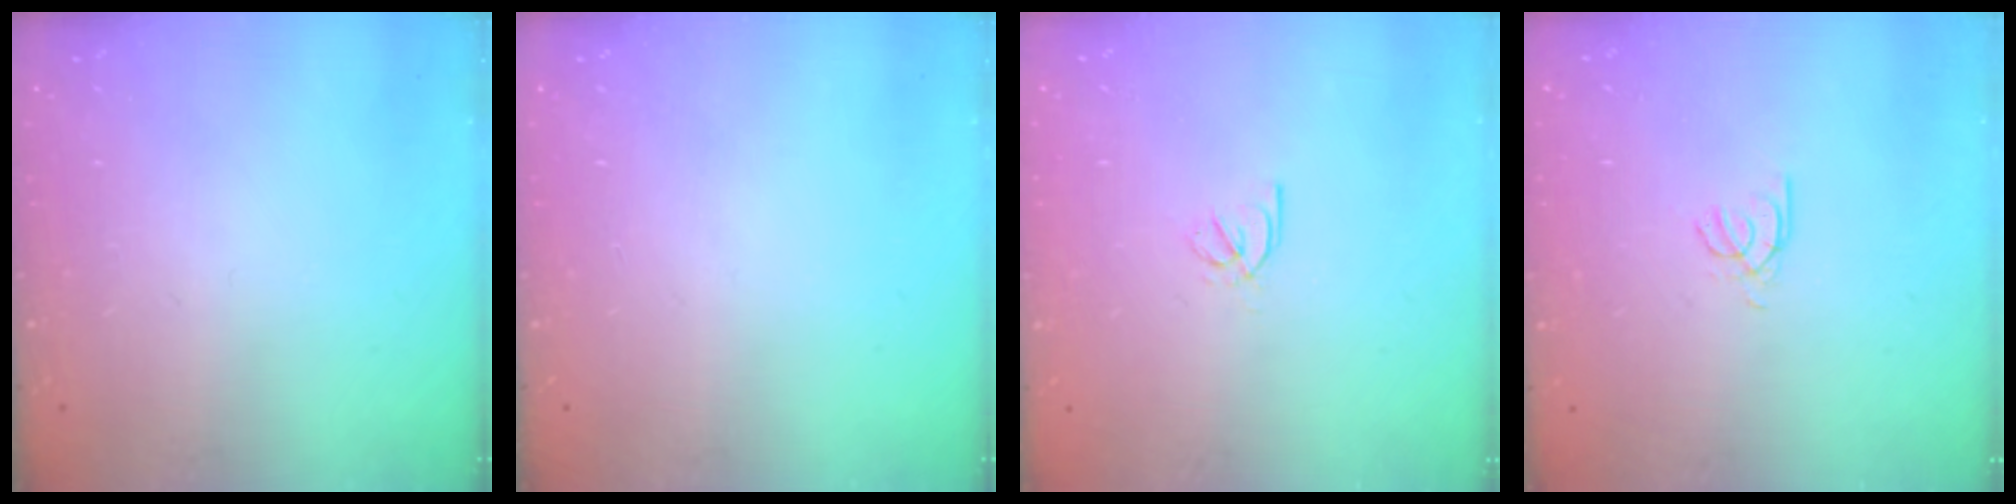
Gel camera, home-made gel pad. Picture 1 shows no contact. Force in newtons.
{"total": 0.0}
{"total": 2.2, "press": 2.2, "slide": 0.5}
{"total": 2.4, "press": 2.3, "slide": 0.4}